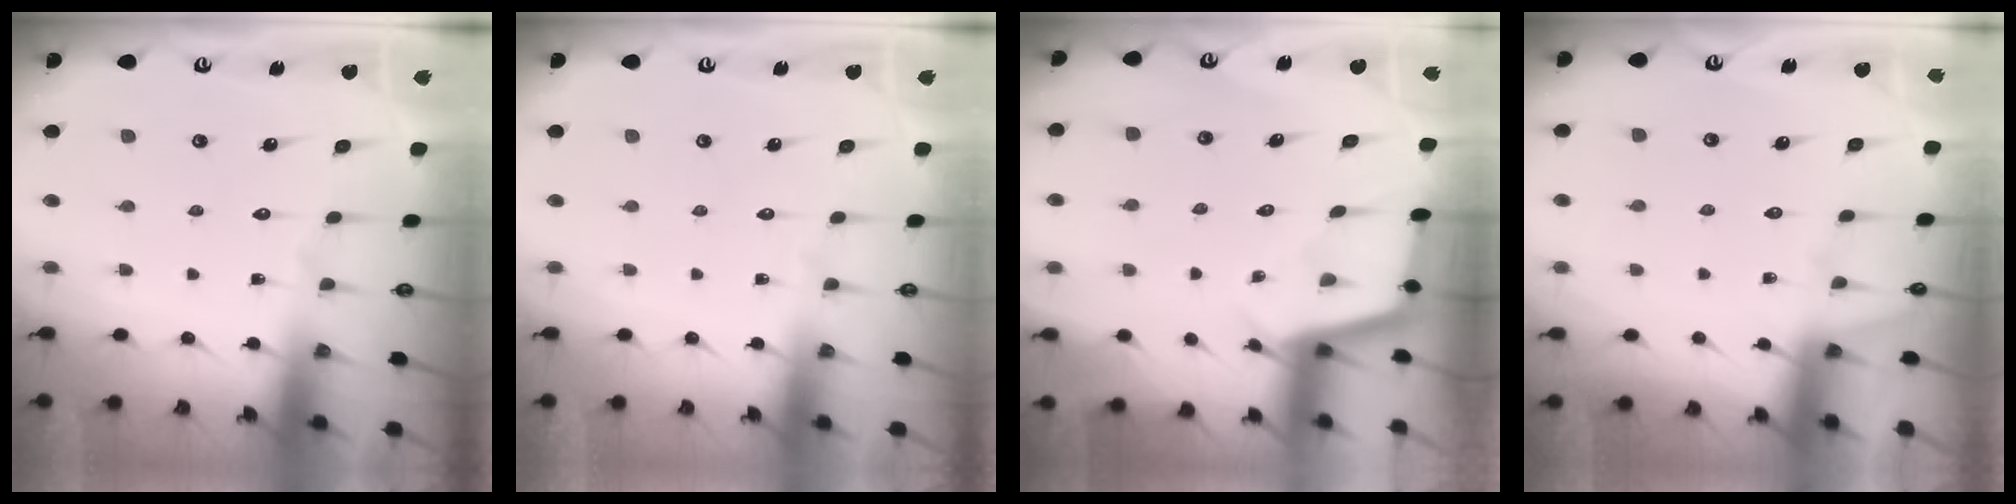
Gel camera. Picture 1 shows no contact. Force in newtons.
{"total": 0.0}
{"total": 2.8, "press": 2.8, "slide": 0.3}
{"total": 2.4, "press": 2.4, "slide": 0.4}